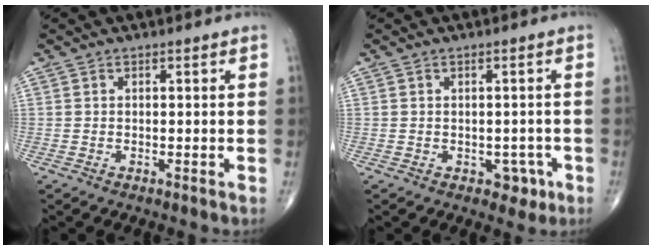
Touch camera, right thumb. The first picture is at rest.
{"total": 3.3, "force": [-1.1, 2.5, 1.7], "torque": [0.002, 0.005, -0.012]}